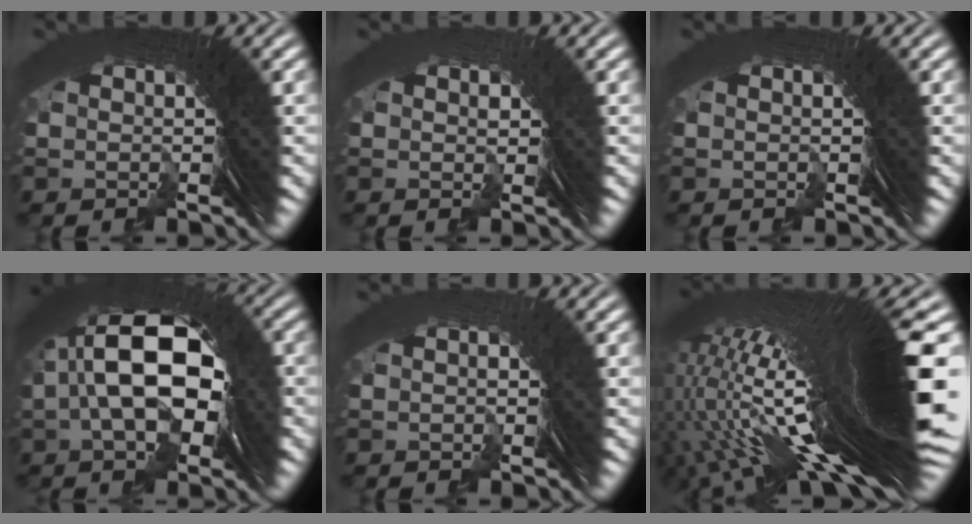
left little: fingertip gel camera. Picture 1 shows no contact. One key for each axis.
{"total": 0.6, "fx": 0.1, "fy": 0.6, "fz": 0.1, "tx": -0.001, "ty": 0.003, "tz": 0.004}
{"total": 0.0}
{"total": 12.7, "fx": 4.0, "fy": 5.7, "fz": 10.6, "tx": -0.148, "ty": 0.039, "tz": 0.037}
{"total": 0.9, "fx": -0.6, "fy": -0.3, "fz": -0.7, "tx": 0.012, "ty": 0.003, "tz": -0.010}
{"total": 26.9, "fx": 2.0, "fy": 6.9, "fz": 25.9, "tx": -0.350, "ty": 0.057, "tz": 0.021}